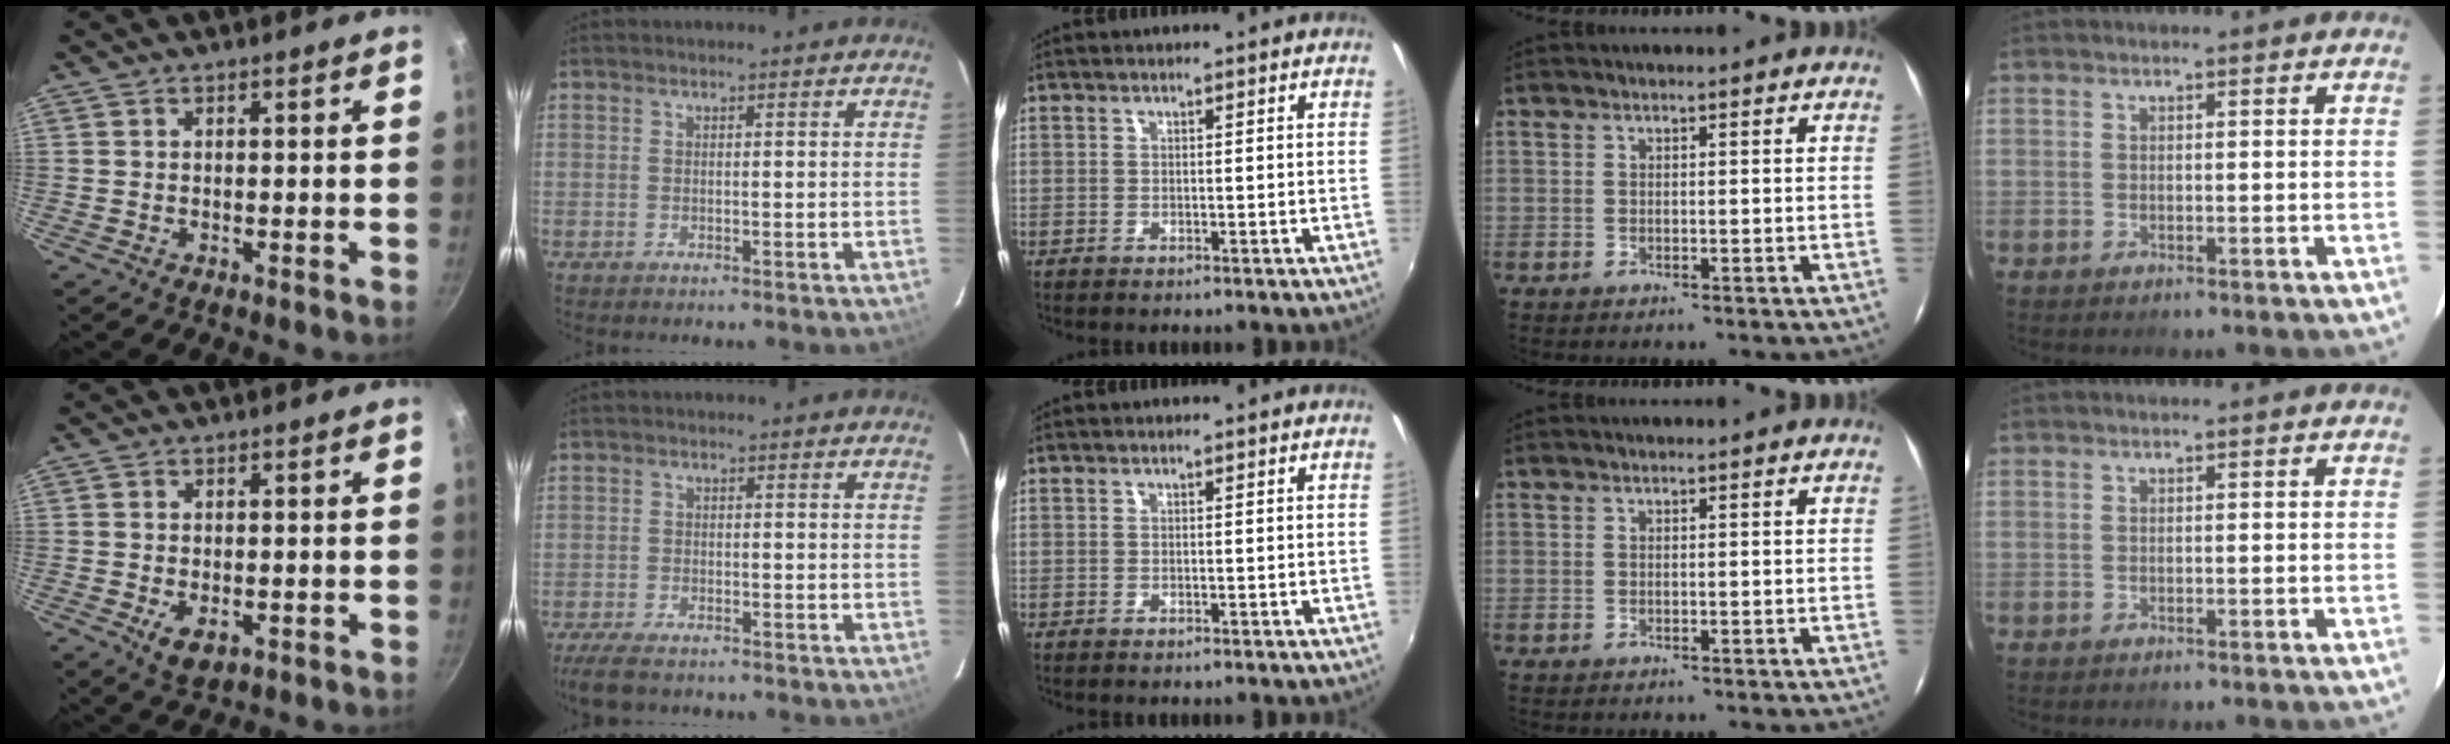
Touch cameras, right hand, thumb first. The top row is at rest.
{"thumb": {"total": 4.3, "force": [-1.0, 2.7, 3.2], "torque": [-0.048, -0.010, -0.012]}, "index": {"total": 5.7, "force": [-4.6, 1.7, 2.8], "torque": [-0.075, -0.017, -0.086]}}